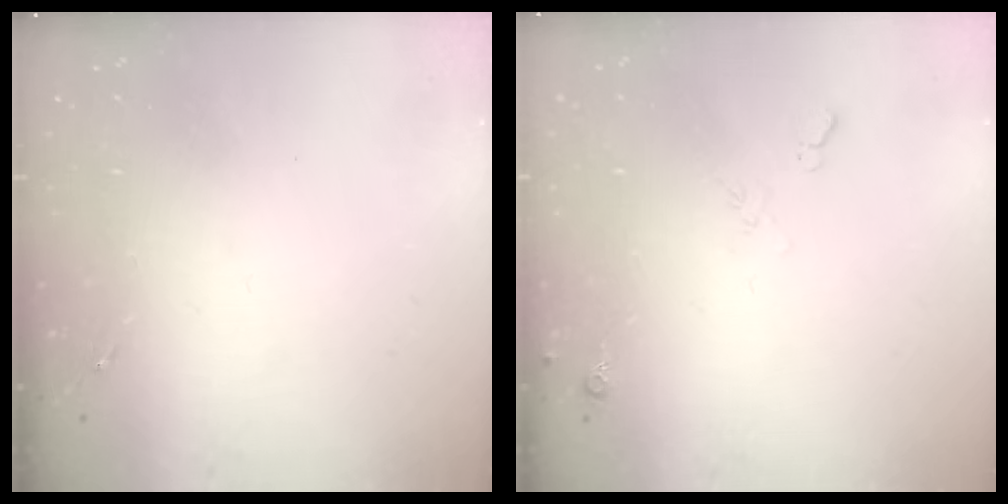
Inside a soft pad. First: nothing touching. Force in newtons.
{"total": 4.6, "press": 4.5, "slide": 0.8}